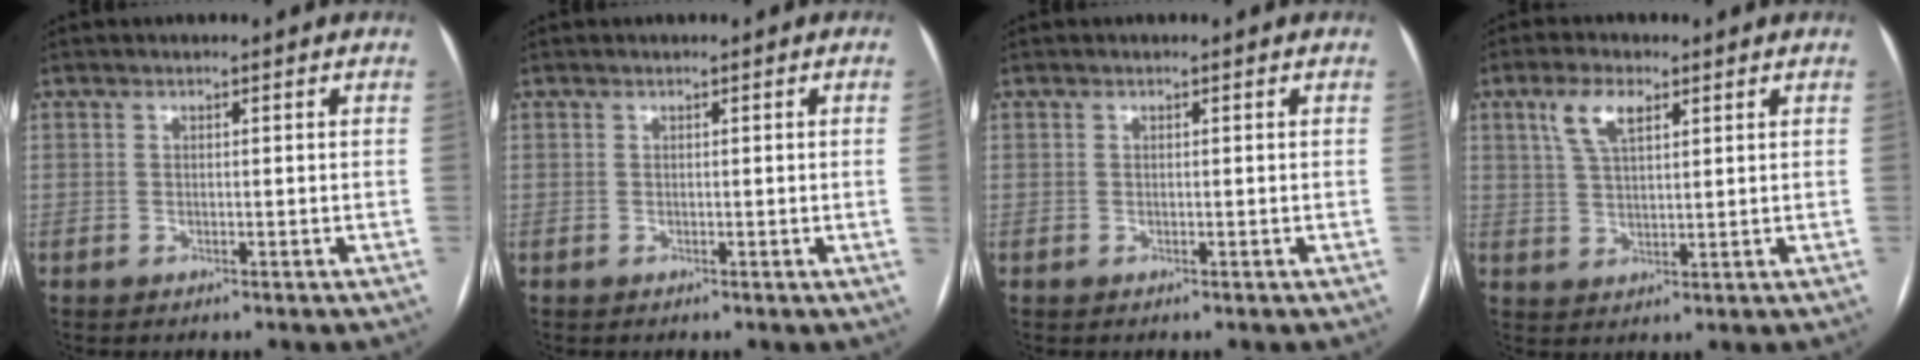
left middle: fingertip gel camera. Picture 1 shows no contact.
{"total": 1.2, "force": [-0.2, -0.5, 1.0], "torque": [-0.010, 0.001, -0.004]}
{"total": 0.0}
{"total": 5.5, "force": [2.8, 2.1, 4.2], "torque": [-0.091, 0.012, 0.056]}